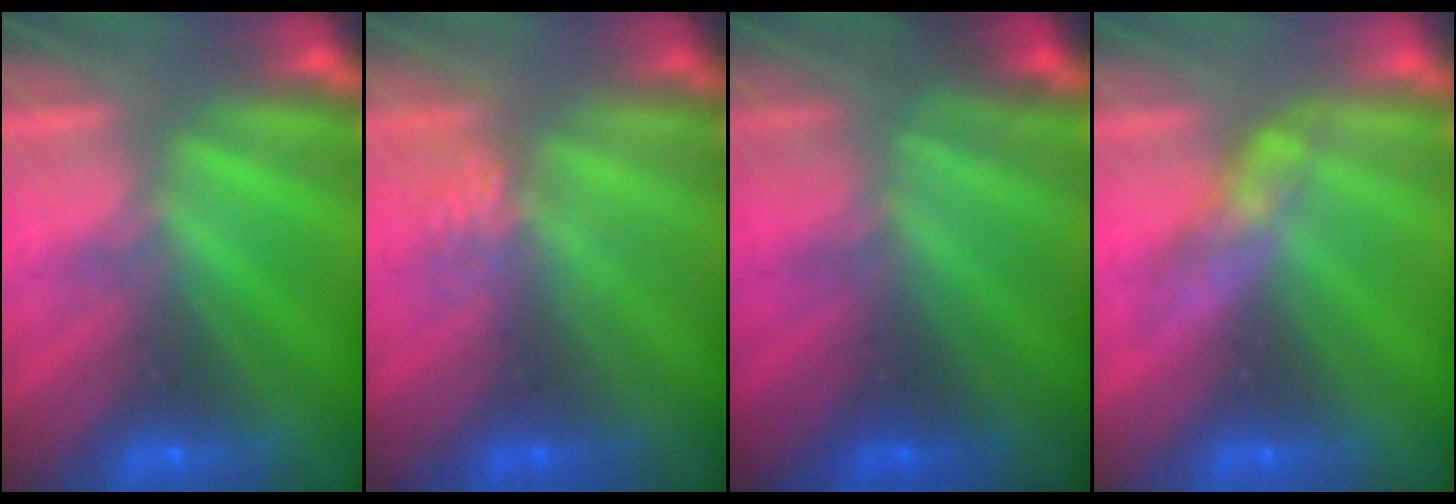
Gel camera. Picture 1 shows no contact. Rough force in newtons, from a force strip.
{"total": 4.0}
{"total": 4.5}
{"total": 2.7}